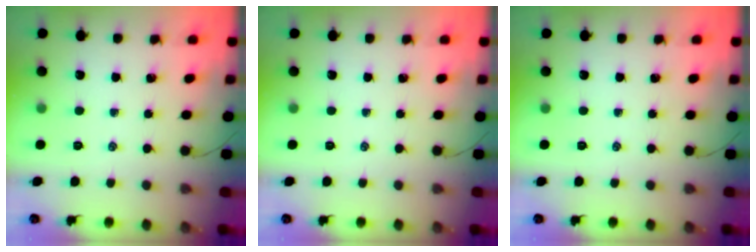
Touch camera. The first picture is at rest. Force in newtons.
{"total": 0.0}
{"total": 0.0}